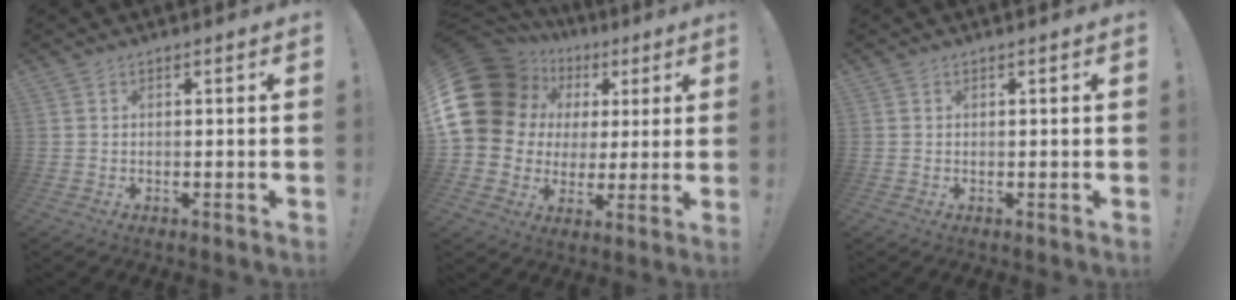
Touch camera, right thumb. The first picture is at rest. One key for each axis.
{"total": 20.1, "fx": 5.9, "fy": 16.2, "fz": 10.2, "tx": -0.170, "ty": -0.029, "tz": 0.142}
{"total": 0.0}